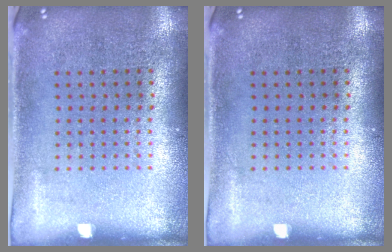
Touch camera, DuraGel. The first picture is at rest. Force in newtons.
{"total": 0.0}